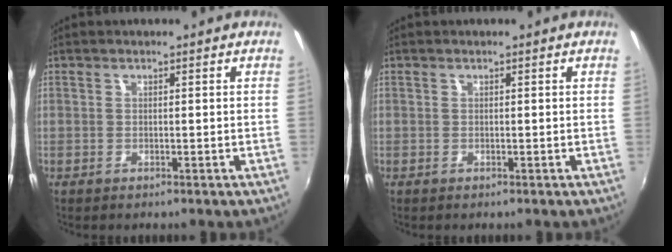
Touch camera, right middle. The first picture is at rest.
{"total": 0.0}